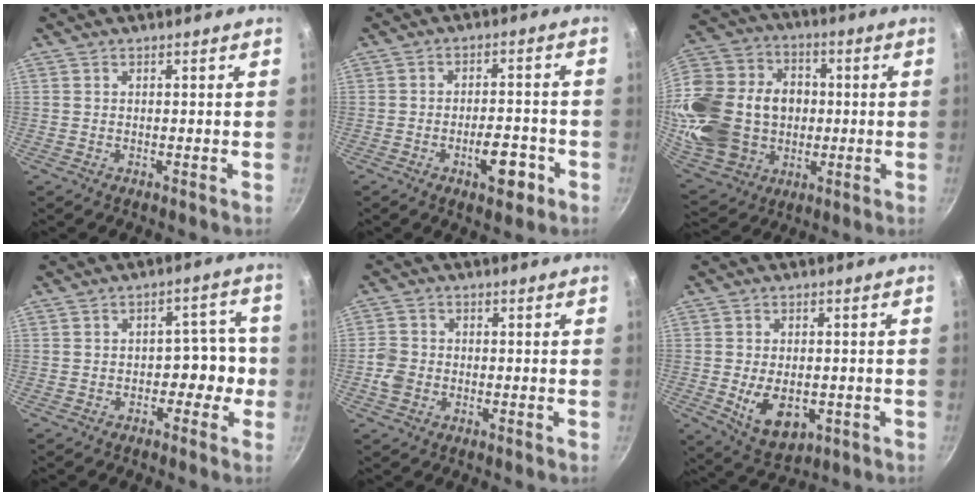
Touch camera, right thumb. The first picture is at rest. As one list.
[{"total": 7.4, "force": [-3.3, 3.4, 5.6], "torque": [-0.058, 0.023, -0.047]}, {"total": 28.2, "force": [-1.0, 22.4, 17.1], "torque": [-0.347, 0.038, 0.002]}, {"total": 6.3, "force": [-2.0, 4.4, 4.0], "torque": [0.002, 0.045, -0.031]}, {"total": 4.1, "force": [-1.3, 3.4, 2.0], "torque": [-0.038, 0.017, -0.029]}, {"total": 9.4, "force": [-1.8, 6.1, 6.9], "torque": [-0.096, -0.006, -0.012]}]